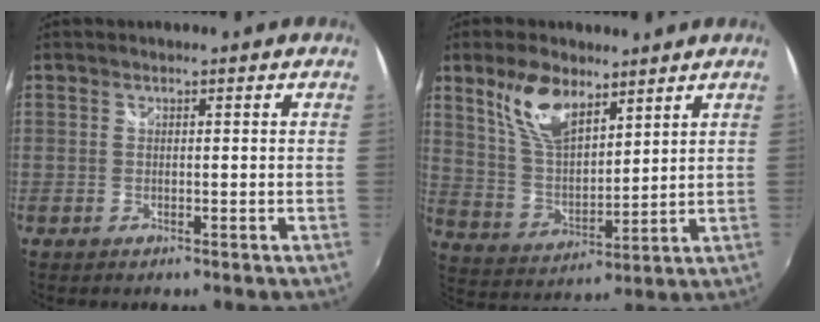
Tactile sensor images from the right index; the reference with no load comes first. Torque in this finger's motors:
{"motor_torque": [0.28, 0.24, 0.22, 0.09]}